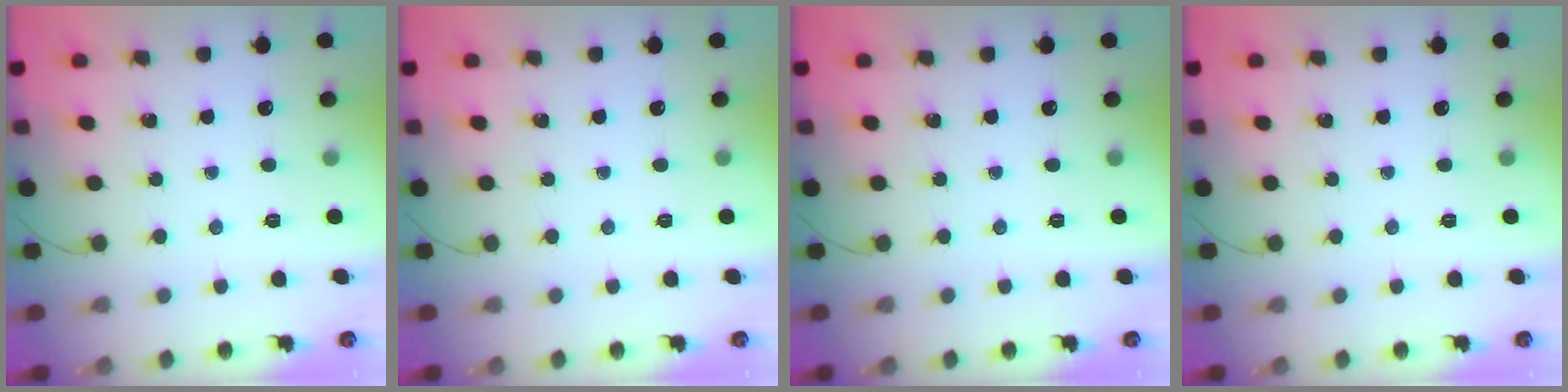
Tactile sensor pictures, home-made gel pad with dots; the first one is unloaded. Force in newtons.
{"total": 0.0}
{"total": 0.0}
{"total": 0.0}